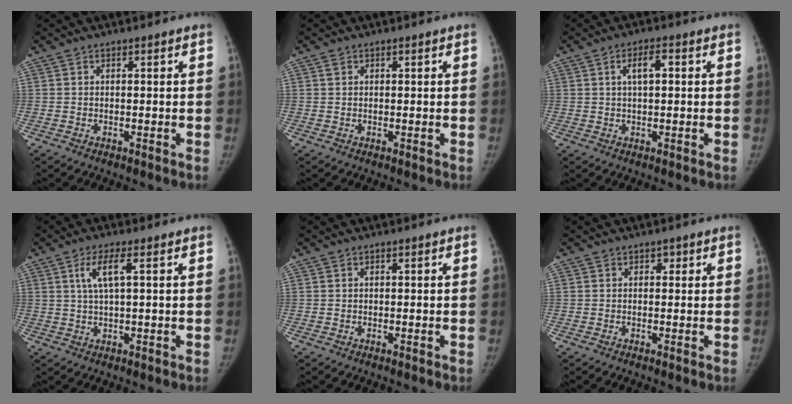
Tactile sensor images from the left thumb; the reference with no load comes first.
{"total": 0.7, "force": [0.3, 0.5, 0.3], "torque": [0.000, 0.004, 0.007]}
{"total": 4.0, "force": [0.9, 1.6, 3.6], "torque": [-0.059, 0.009, 0.015]}
{"total": 4.9, "force": [1.6, 1.0, 4.5], "torque": [-0.101, 0.004, 0.035]}
{"total": 0.0}
{"total": 1.0, "force": [0.4, 0.8, 0.4], "torque": [0.006, 0.001, 0.003]}